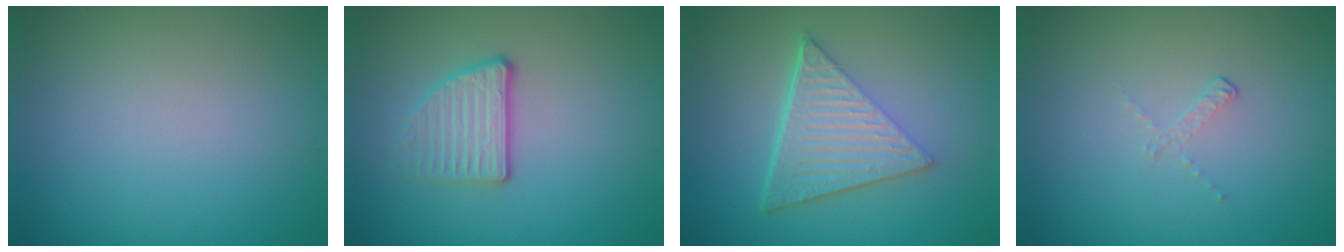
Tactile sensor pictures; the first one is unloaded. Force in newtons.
{"total": 2.8, "press": 2.3, "slide": 1.5}
{"total": 6.8, "press": 4.5, "slide": 5.1}
{"total": 0.8, "press": 0.3, "slide": 0.7}